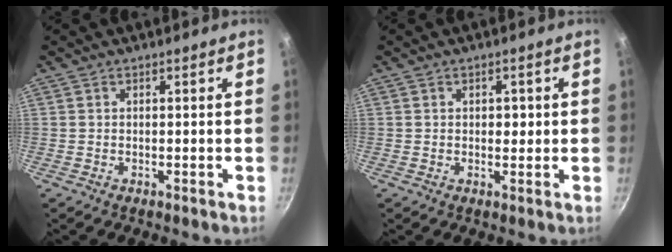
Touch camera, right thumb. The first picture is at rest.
{"total": 2.1, "force": [0.4, 1.5, 1.4], "torque": [-0.010, 0.000, 0.004]}